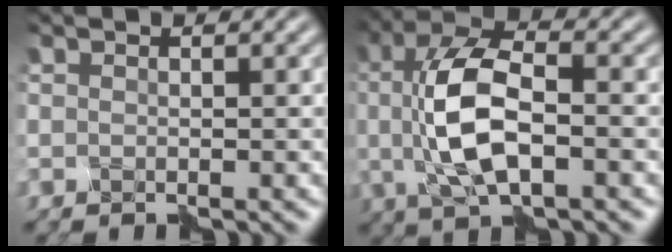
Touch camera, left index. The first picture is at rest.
{"total": 6.8, "force": [-0.2, 2.5, 6.3], "torque": [-0.138, 0.010, -0.008]}